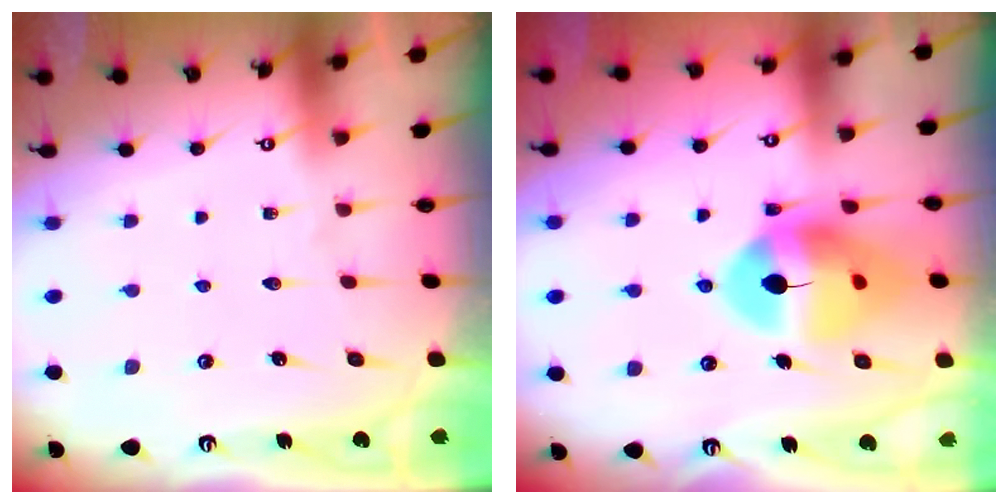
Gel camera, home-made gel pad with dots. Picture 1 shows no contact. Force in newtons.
{"total": 15.0, "press": 14.9, "slide": 1.8}